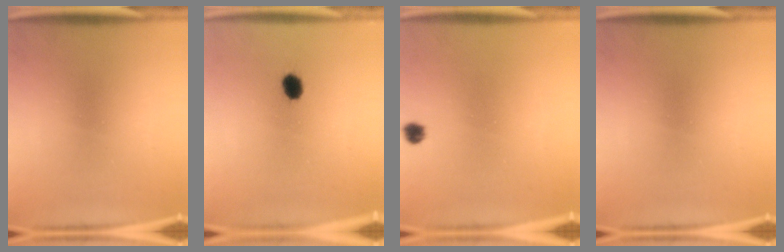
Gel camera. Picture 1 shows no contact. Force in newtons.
{"total": 3.4}
{"total": 1.8}
{"total": 0.0}